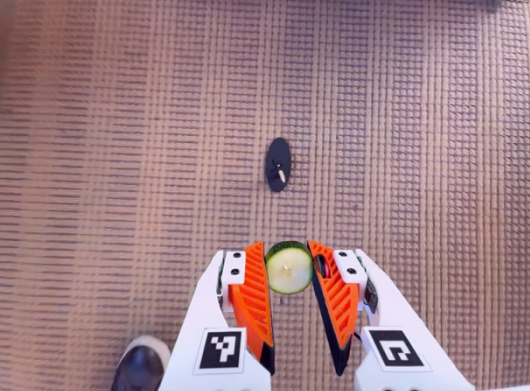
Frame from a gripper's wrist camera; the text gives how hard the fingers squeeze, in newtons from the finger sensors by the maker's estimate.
{"total": 8.3, "left": 8.3, "right": 8.4}